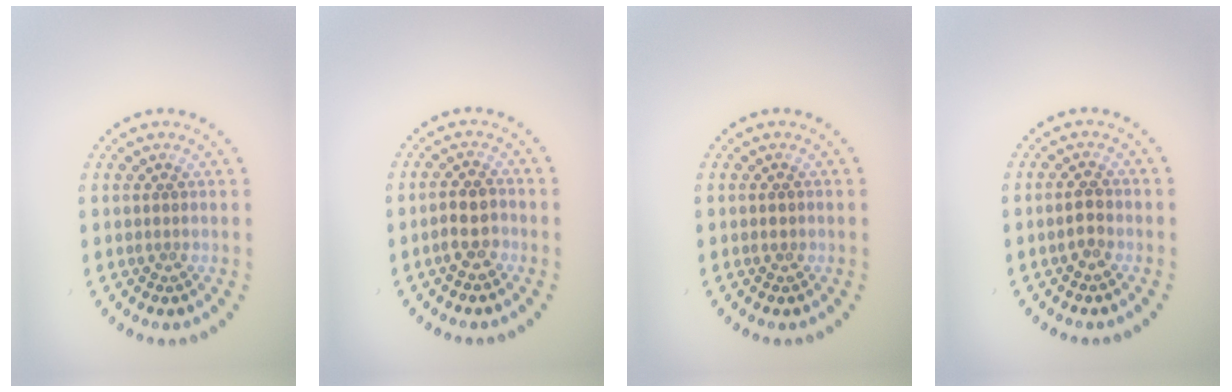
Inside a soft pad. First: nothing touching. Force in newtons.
{"total": 2.5, "press": 2.3, "slide": 0.9}
{"total": 0.9, "press": 0.9, "slide": 0.1}
{"total": 1.9, "press": 1.8, "slide": 0.3}